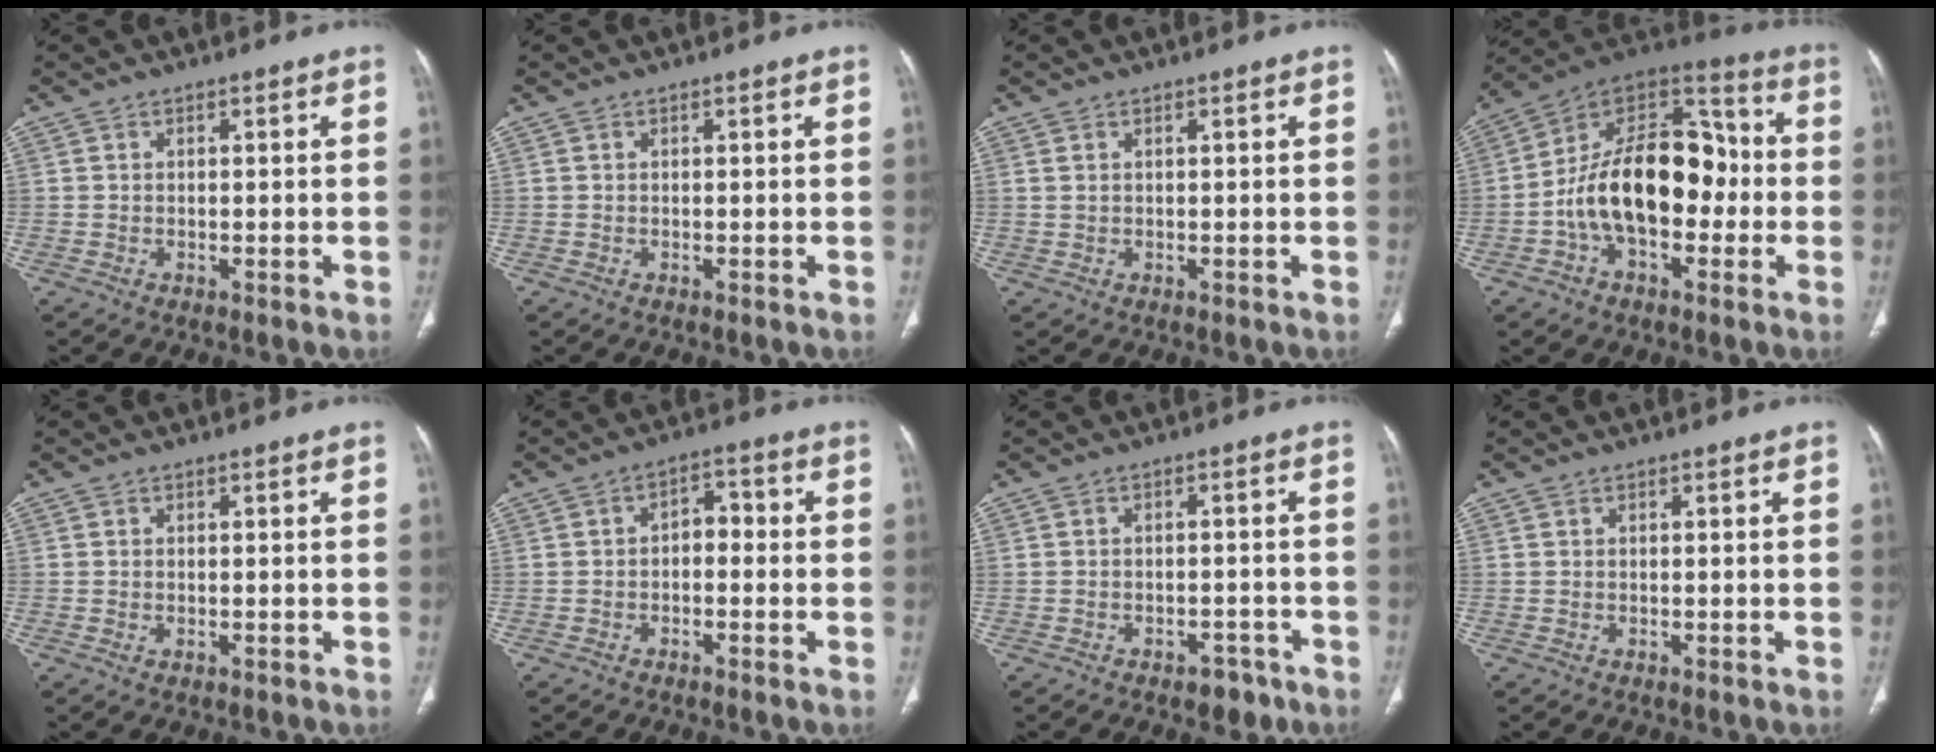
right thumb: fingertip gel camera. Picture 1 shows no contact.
{"total": 0.0}
{"total": 0.7, "force": [0.3, 0.3, 0.5], "torque": [-0.012, 0.009, 0.011]}
{"total": 21.2, "force": [-2.6, 12.6, 16.8], "torque": [-0.253, 0.049, -0.049]}
{"total": 0.7, "force": [-0.2, 0.5, 0.5], "torque": [-0.014, 0.003, 0.000]}
{"total": 4.1, "force": [-0.6, 2.7, 3.0], "torque": [-0.031, 0.022, -0.021]}
{"total": 3.9, "force": [-2.6, 2.3, 1.8], "torque": [-0.012, 0.017, -0.029]}
{"total": 0.0}